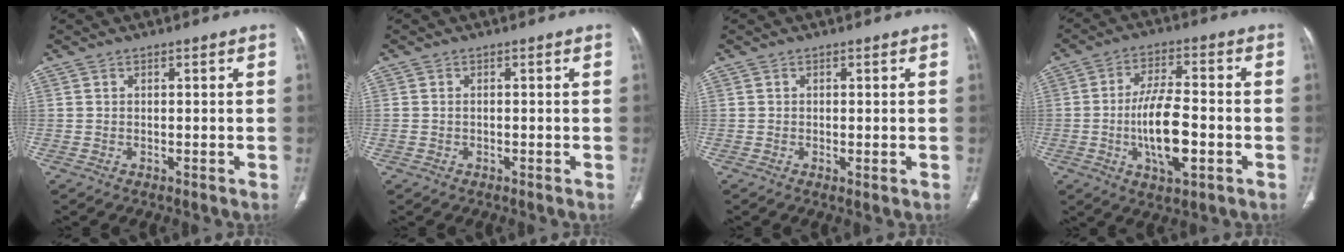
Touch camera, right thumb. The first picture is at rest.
{"total": 0.5, "force": [-0.1, 0.4, 0.4], "torque": [-0.011, 0.006, 0.001]}
{"total": 0.9, "force": [-0.2, 0.3, 0.8], "torque": [-0.019, -0.005, -0.003]}
{"total": 12.1, "force": [-2.7, 4.7, 10.8], "torque": [-0.192, 0.011, -0.048]}